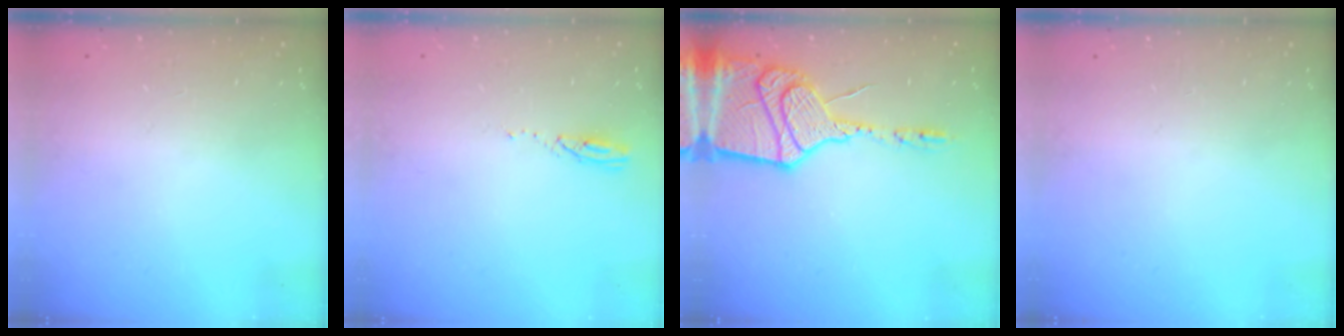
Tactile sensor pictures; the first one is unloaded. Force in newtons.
{"total": 3.4, "press": 3.3, "slide": 0.3}
{"total": 24.1, "press": 21.5, "slide": 10.8}
{"total": 0.0}